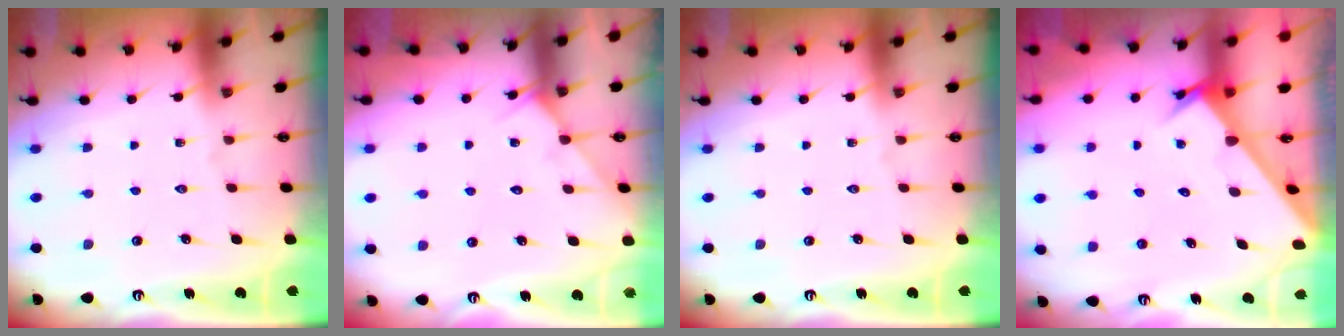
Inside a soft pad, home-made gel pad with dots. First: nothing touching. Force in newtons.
{"total": 5.7, "press": 5.7, "slide": 0.5}
{"total": 0.0}
{"total": 2.9, "press": 2.9, "slide": 0.1}